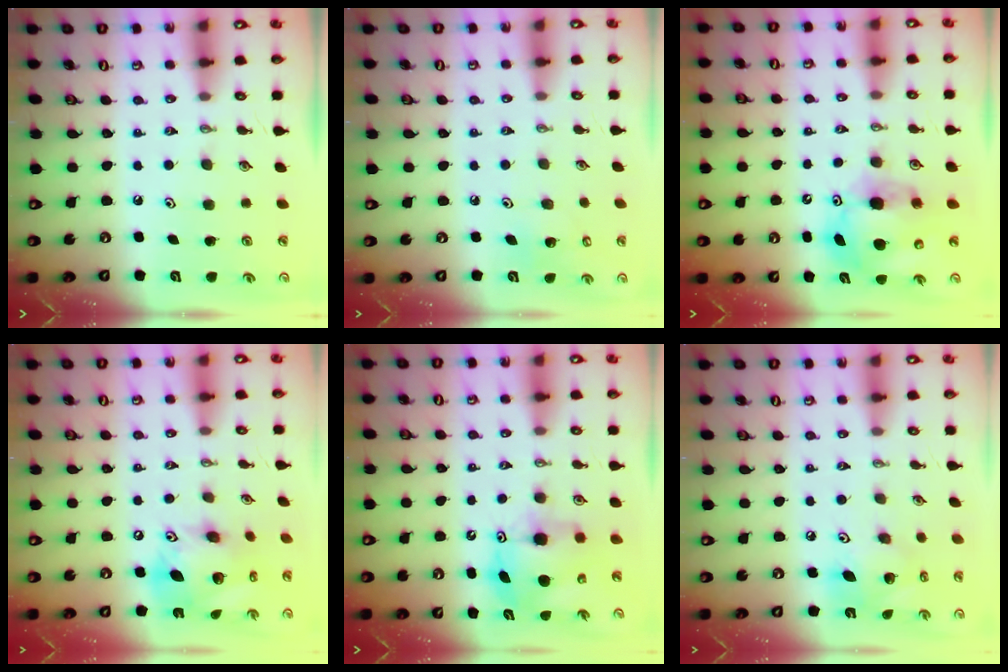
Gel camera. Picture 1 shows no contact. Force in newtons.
{"total": 6.9, "press": 6.9, "slide": 0.9}
{"total": 13.2, "press": 13.1, "slide": 2.1}
{"total": 17.6, "press": 17.3, "slide": 3.2}
{"total": 9.7, "press": 9.7, "slide": 0.6}
{"total": 12.4, "press": 12.2, "slide": 2.2}